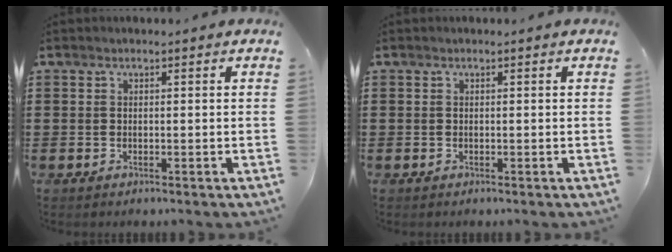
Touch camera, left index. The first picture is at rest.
{"total": 0.0}